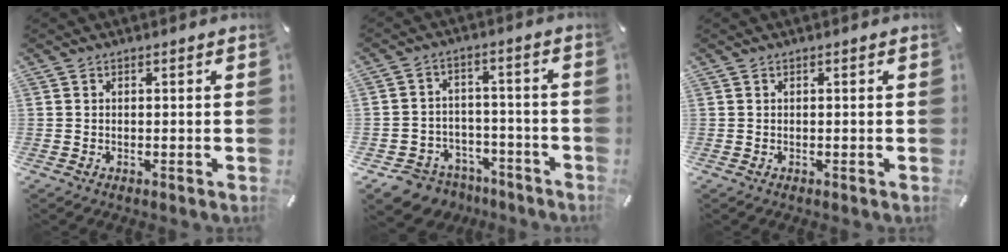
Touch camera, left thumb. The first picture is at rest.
{"total": 7.4, "force": [-4.9, 5.3, 1.4], "torque": [-0.028, 0.029, -0.088]}
{"total": 0.0}